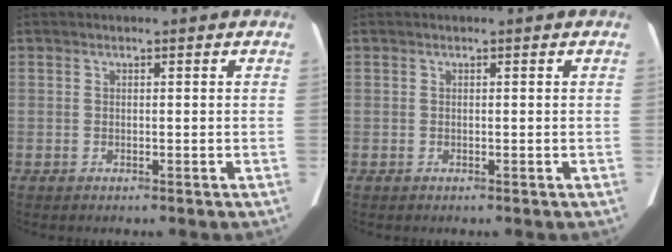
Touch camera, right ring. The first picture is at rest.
{"total": 0.0}